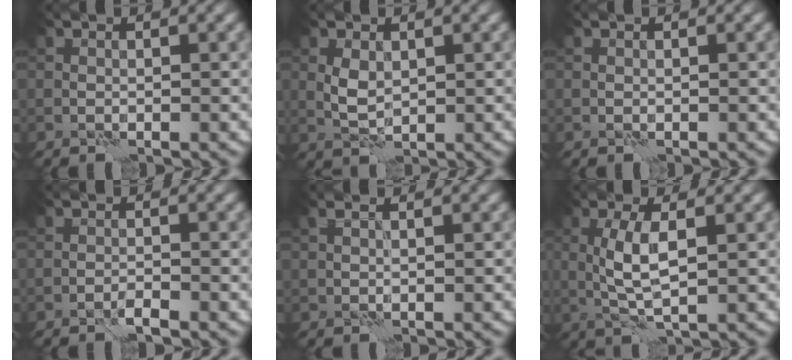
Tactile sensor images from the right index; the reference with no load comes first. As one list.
[{"total": 2.0, "force": [0.7, 1.2, 1.4], "torque": [-0.033, 0.002, 0.016]}, {"total": 0.0}, {"total": 1.0, "force": [-0.8, 0.0, 0.4], "torque": [-0.005, 0.007, -0.018]}, {"total": 0.8, "force": [0.6, 0.1, 0.6], "torque": [-0.016, 0.005, 0.008]}, {"total": 3.8, "force": [0.3, 1.1, 3.6], "torque": [-0.079, 0.008, 0.009]}]